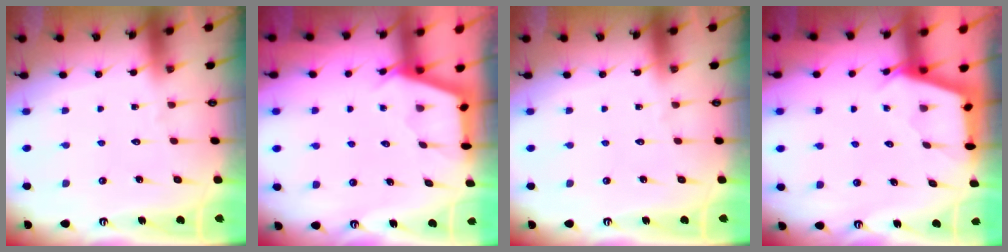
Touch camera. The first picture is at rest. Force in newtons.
{"total": 2.8, "press": 2.8, "slide": 0.4}
{"total": 0.0}
{"total": 2.5, "press": 2.5, "slide": 0.4}